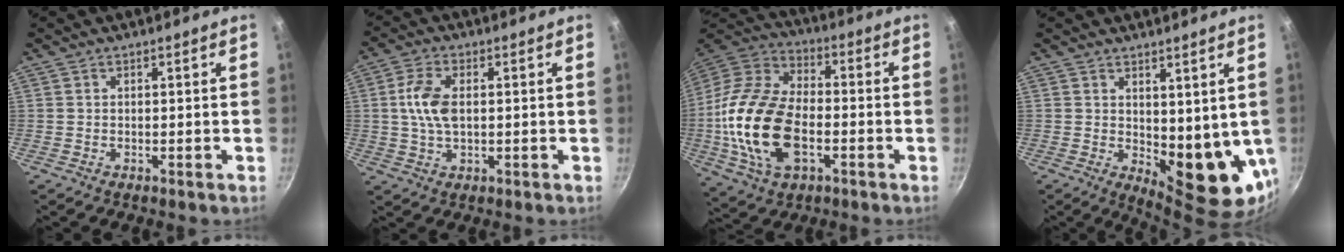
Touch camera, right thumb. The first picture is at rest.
{"total": 7.3, "force": [0.7, 4.1, 6.0], "torque": [-0.115, 0.010, 0.009]}
{"total": 22.0, "force": [-4.1, 12.9, 17.3], "torque": [-0.333, 0.030, -0.083]}
{"total": 10.6, "force": [2.1, 5.0, 9.1], "torque": [-0.104, -0.036, 0.042]}